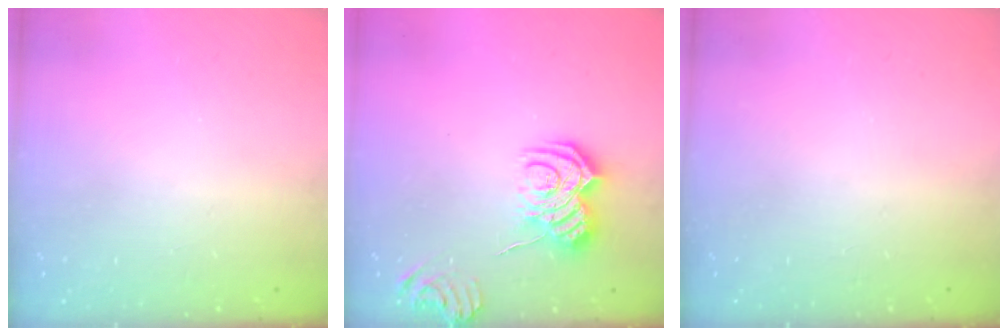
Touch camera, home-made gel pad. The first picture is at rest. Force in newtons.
{"total": 10.1, "press": 10.1, "slide": 0.9}
{"total": 0.0}